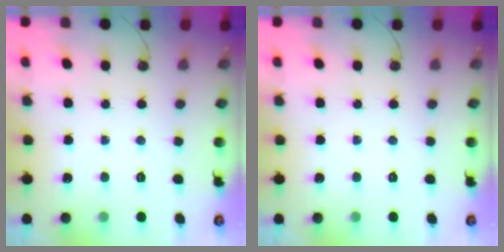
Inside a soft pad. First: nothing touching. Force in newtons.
{"total": 0.0}